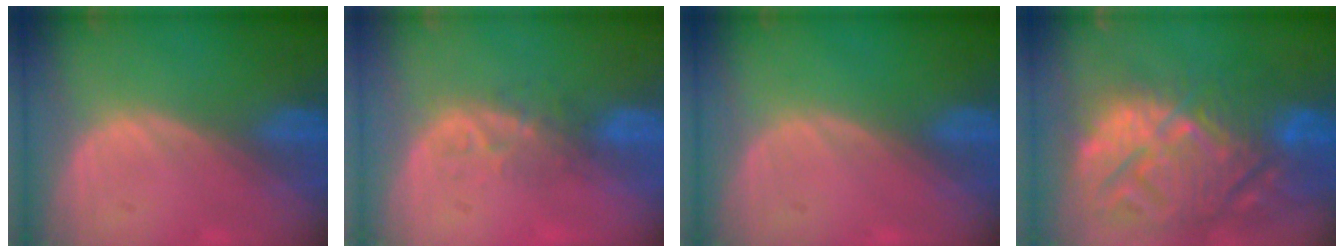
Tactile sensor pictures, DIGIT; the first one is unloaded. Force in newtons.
{"total": 3.4, "press": 3.2, "slide": 1.1}
{"total": 0.0}
{"total": 15.3, "press": 13.2, "slide": 7.8}